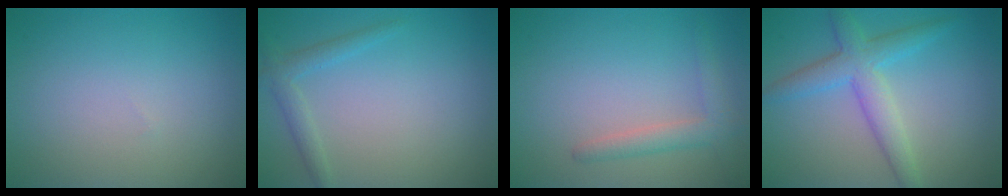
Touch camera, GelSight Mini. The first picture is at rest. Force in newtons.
{"total": 1.8, "press": 1.7, "slide": 0.1}
{"total": 2.2, "press": 2.1, "slide": 0.2}
{"total": 4.1, "press": 4.1, "slide": 0.2}